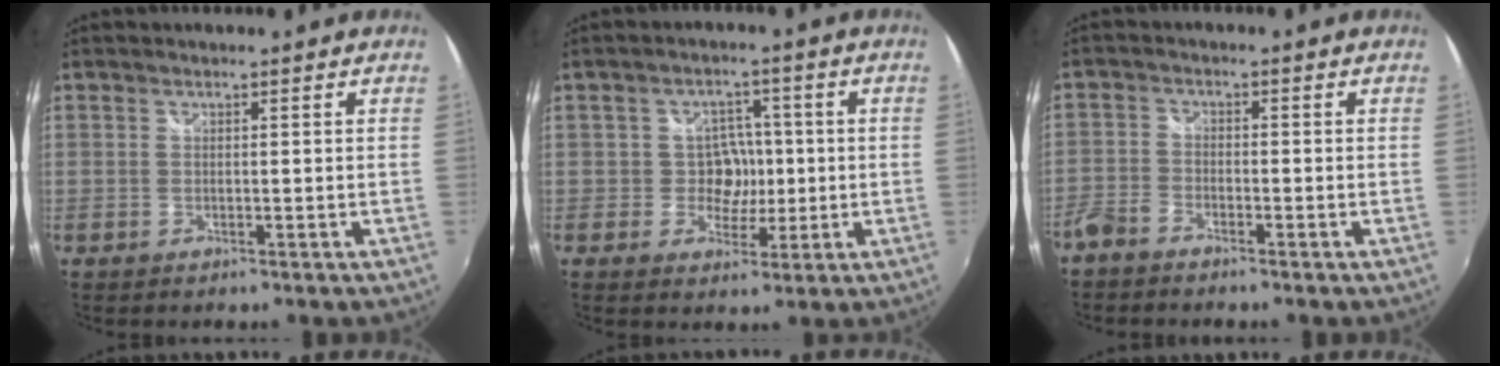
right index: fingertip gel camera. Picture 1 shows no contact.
{"total": 5.1, "force": [-0.5, 4.9, 1.6], "torque": [-0.026, 0.008, -0.006]}
{"total": 3.7, "force": [-3.1, 1.5, 1.3], "torque": [-0.036, 0.001, -0.067]}